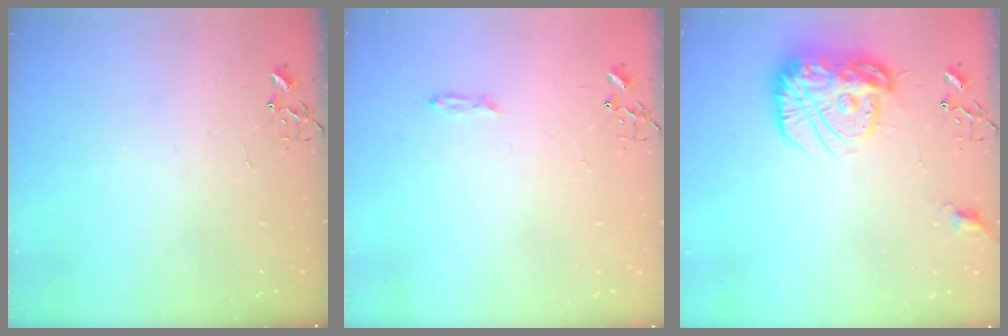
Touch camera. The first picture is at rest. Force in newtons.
{"total": 3.7, "press": 3.6, "slide": 0.4}
{"total": 17.7, "press": 17.6, "slide": 1.4}